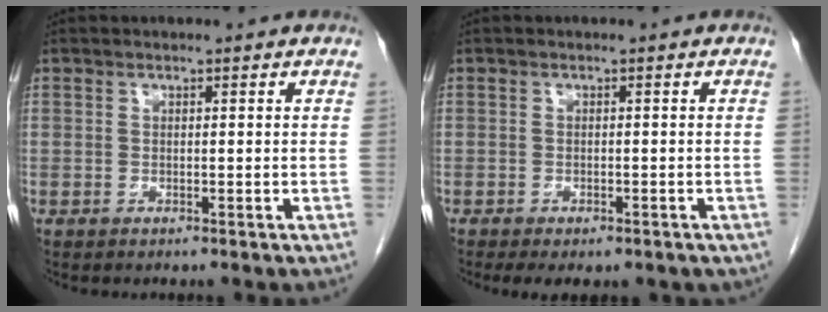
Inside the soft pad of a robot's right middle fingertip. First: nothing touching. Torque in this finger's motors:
{"motor_torque": [1.19, -0.95, 0.21, 0.09]}